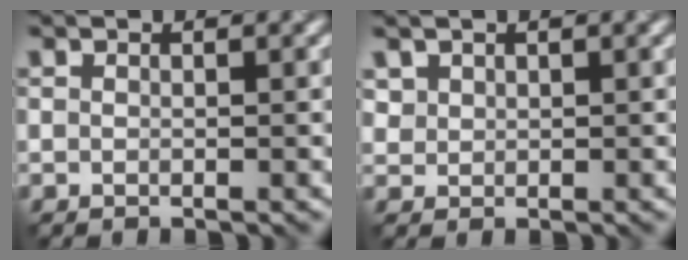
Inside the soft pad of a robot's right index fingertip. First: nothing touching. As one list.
[{"total": 1.1, "force": [0.7, 0.8, 0.2], "torque": [-0.007, -0.004, 0.024]}]